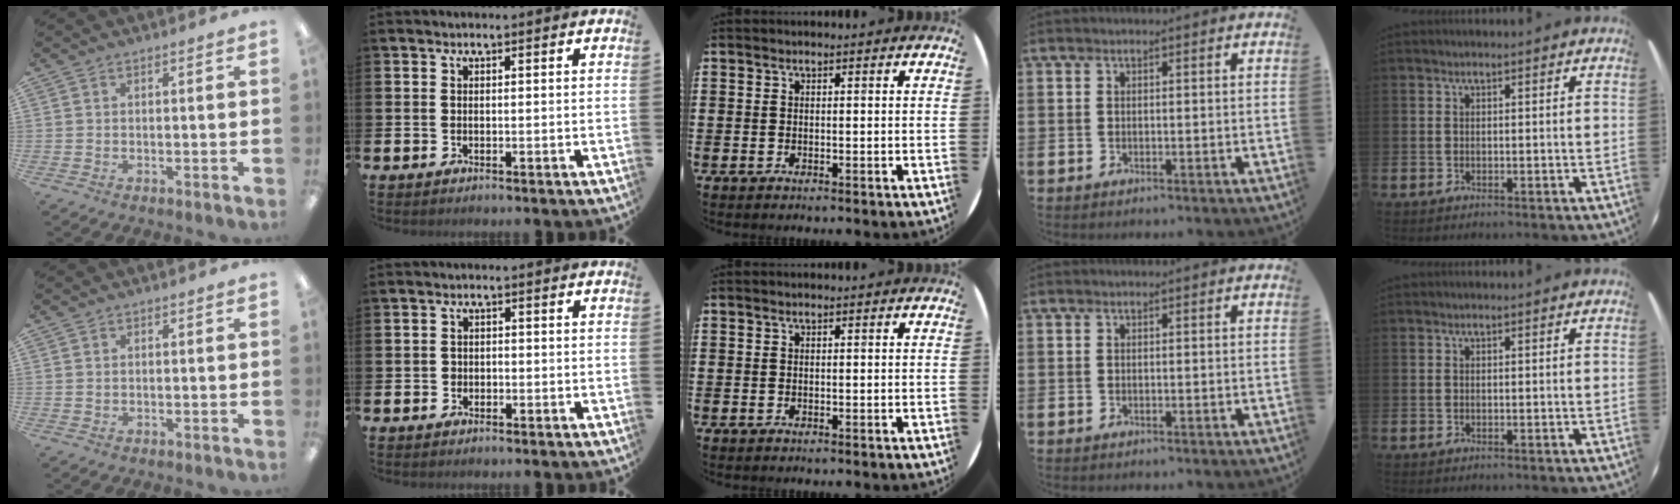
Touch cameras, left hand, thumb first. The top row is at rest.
{"thumb": {"total": 0.5, "force": [0.2, 0.5, 0.1], "torque": [-0.003, 0.005, 0.002]}, "index": {"total": 1.2, "force": [-0.6, 1.0, 0.2], "torque": [-0.005, 0.005, -0.015]}}